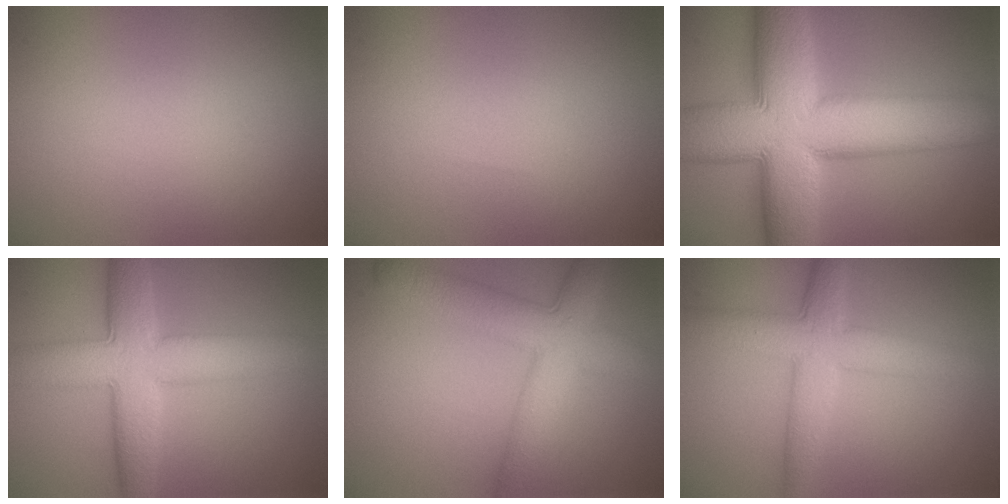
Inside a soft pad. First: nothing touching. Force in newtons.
{"total": 0.0}
{"total": 15.8, "press": 15.8, "slide": 0.3}
{"total": 7.9, "press": 7.9, "slide": 0.2}
{"total": 5.3, "press": 5.2, "slide": 0.3}
{"total": 5.4, "press": 5.4, "slide": 0.2}